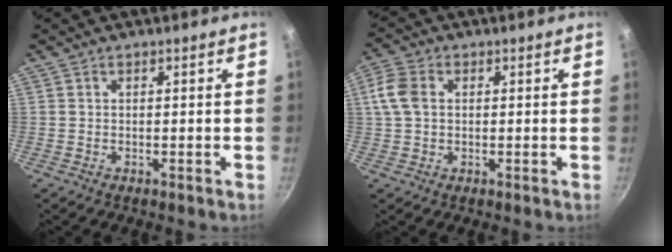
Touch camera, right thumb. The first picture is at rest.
{"total": 5.8, "force": [0.9, 4.2, 3.9], "torque": [-0.076, 0.007, 0.010]}